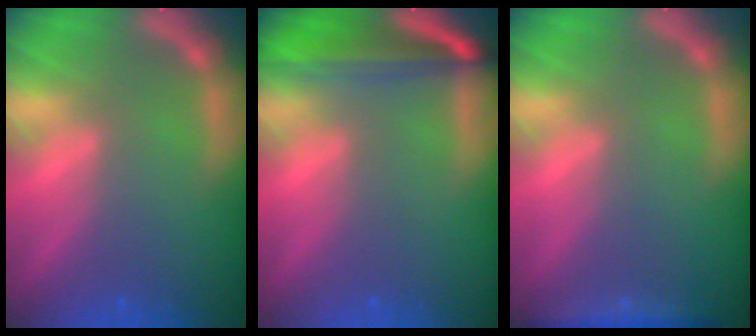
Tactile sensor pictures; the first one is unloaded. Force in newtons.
{"total": 7.1}
{"total": 2.4}